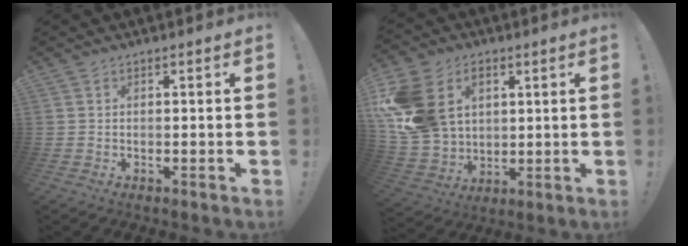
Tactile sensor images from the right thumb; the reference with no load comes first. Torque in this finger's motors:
{"motor_torque": [1.65, 3.36, 0.68, -0.19, 0.38]}